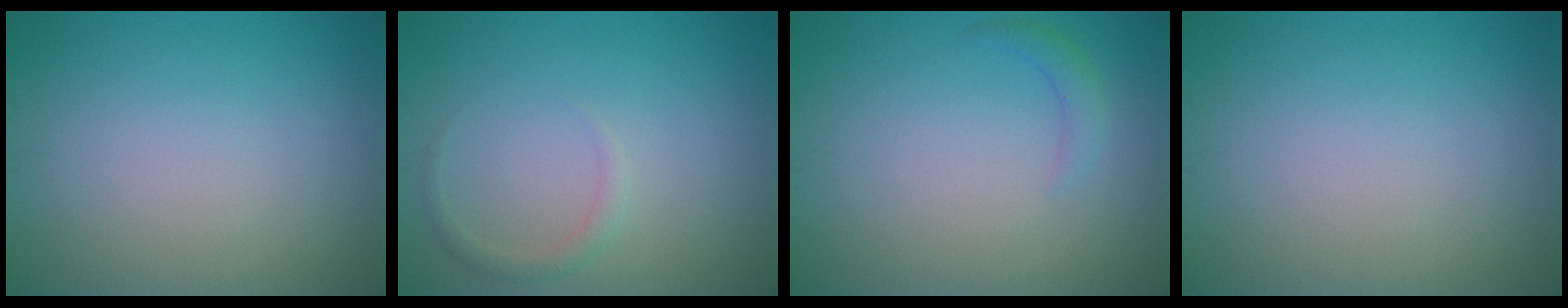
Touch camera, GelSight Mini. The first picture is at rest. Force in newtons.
{"total": 1.2, "press": 1.2, "slide": 0.0}
{"total": 1.2, "press": 1.2, "slide": 0.2}
{"total": 0.0}